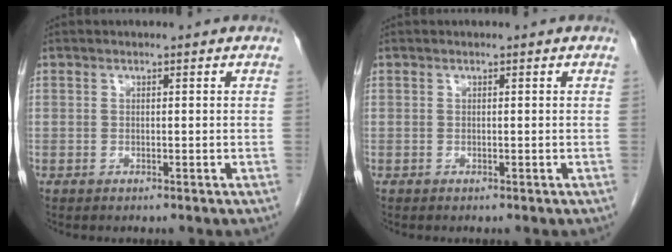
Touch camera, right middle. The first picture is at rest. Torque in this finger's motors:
{"motor_torque": [-0.13, -0.03, 0.04, 0.01]}